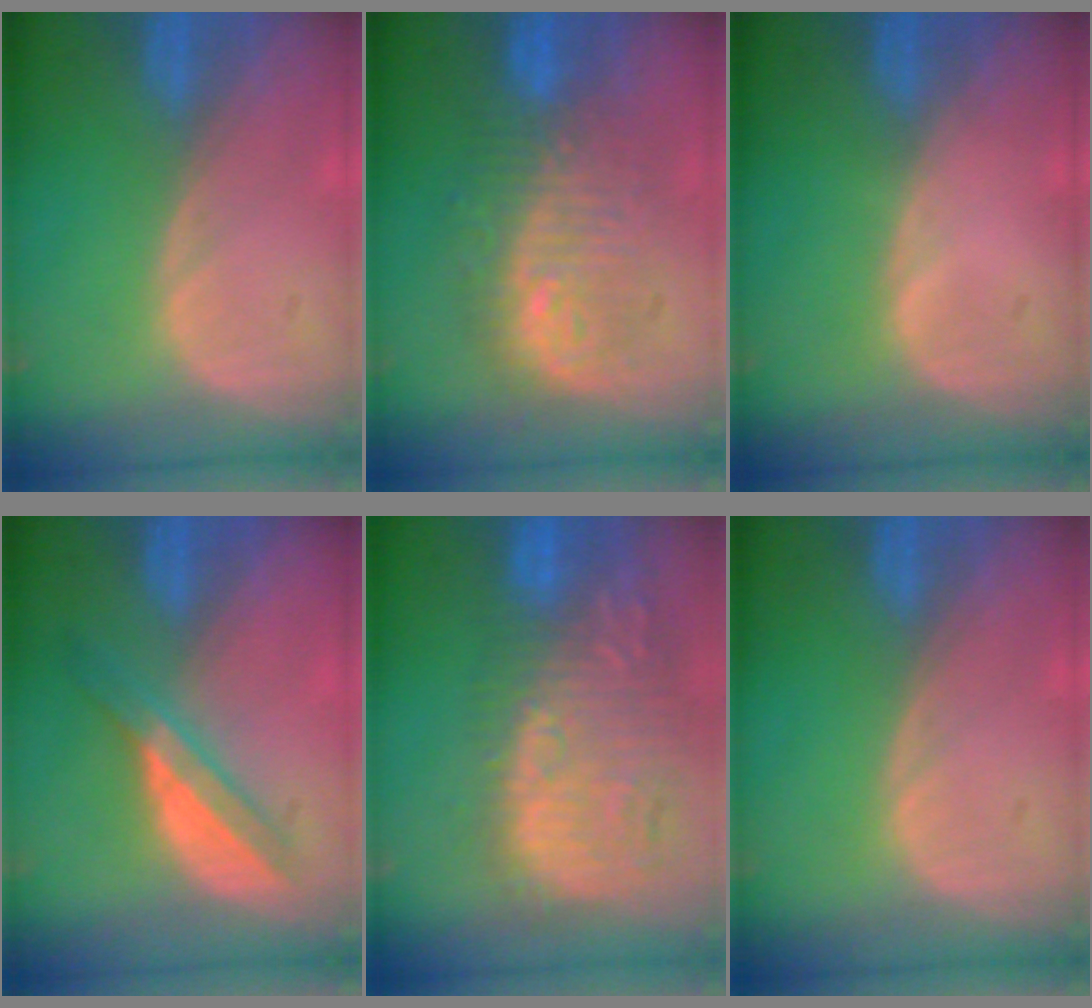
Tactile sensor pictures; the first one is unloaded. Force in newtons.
{"total": 9.6, "press": 9.6, "slide": 0.7}
{"total": 0.5, "press": 0.1, "slide": 0.5}
{"total": 6.1, "press": 5.4, "slide": 2.9}
{"total": 13.5, "press": 12.1, "slide": 5.9}
{"total": 0.0}